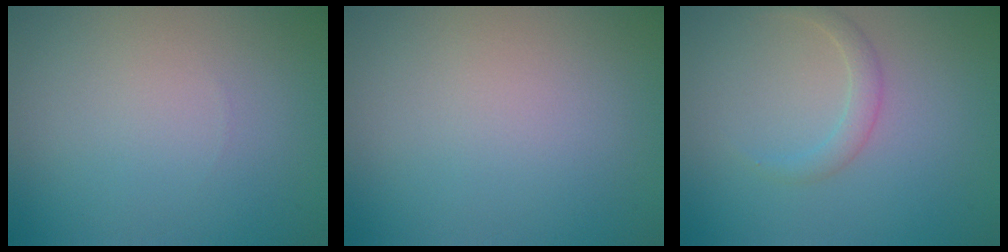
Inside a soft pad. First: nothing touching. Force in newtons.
{"total": 0.0}
{"total": 1.6, "press": 1.6, "slide": 0.2}